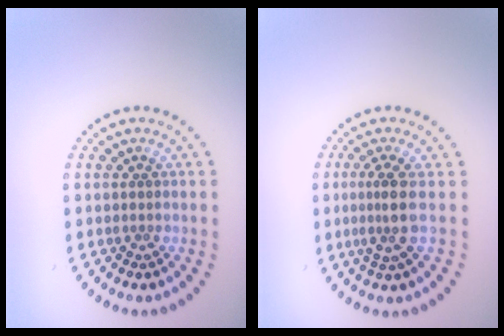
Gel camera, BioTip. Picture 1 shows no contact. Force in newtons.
{"total": 2.6, "press": 1.9, "slide": 1.7}